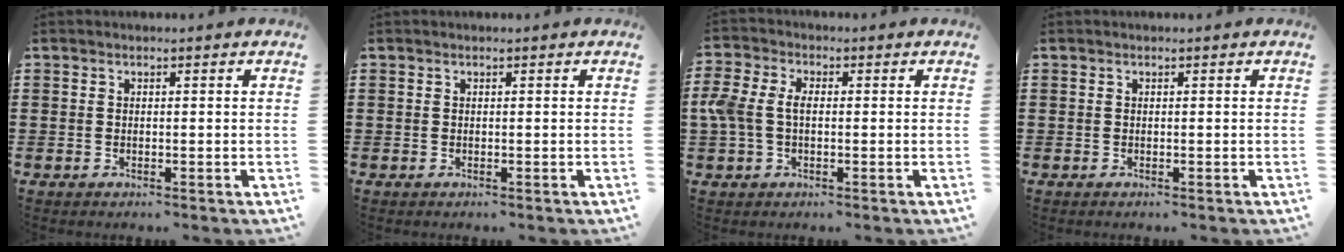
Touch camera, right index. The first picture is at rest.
{"total": 0.0}
{"total": 4.7, "force": [-0.2, 2.9, 3.7], "torque": [-0.110, -0.005, -0.016]}
{"total": 0.0}